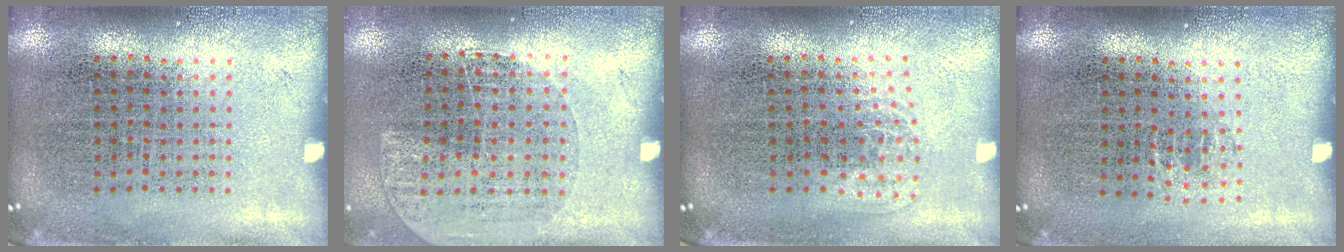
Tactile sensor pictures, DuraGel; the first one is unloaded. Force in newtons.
{"total": 1.1, "press": 1.0, "slide": 0.5}
{"total": 1.0, "press": 0.7, "slide": 0.8}
{"total": 0.7, "press": 0.4, "slide": 0.6}